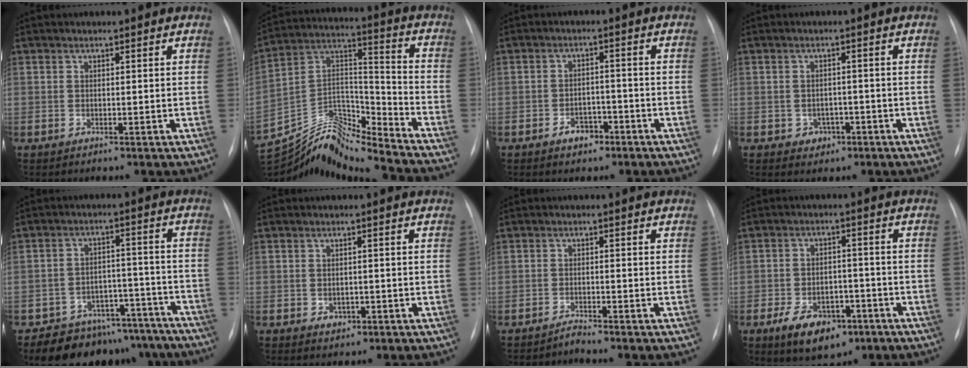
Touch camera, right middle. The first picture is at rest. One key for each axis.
{"total": 18.8, "fx": -18.2, "fy": 0.7, "fz": 4.6, "tx": -0.085, "ty": 0.059, "tz": -0.310}
{"total": 3.7, "fx": -2.3, "fy": 2.3, "fz": 1.8, "tx": -0.026, "ty": 0.007, "tz": -0.030}
{"total": 2.6, "fx": -1.2, "fy": 2.2, "fz": 0.8, "tx": -0.006, "ty": 0.007, "tz": -0.009}
{"total": 15.2, "fx": -13.0, "fy": 7.2, "fz": 3.2, "tx": -0.022, "ty": 0.041, "tz": -0.165}
{"total": 1.8, "fx": -0.7, "fy": 1.4, "fz": 0.8, "tx": -0.011, "ty": 0.001, "tz": -0.002}
{"total": 1.3, "fx": -1.3, "fy": -0.4, "fz": -0.1, "tx": 0.008, "ty": -0.005, "tz": -0.020}
{"total": 9.0, "fx": -5.0, "fy": 5.2, "fz": 5.5, "tx": -0.093, "ty": 0.001, "tz": -0.070}